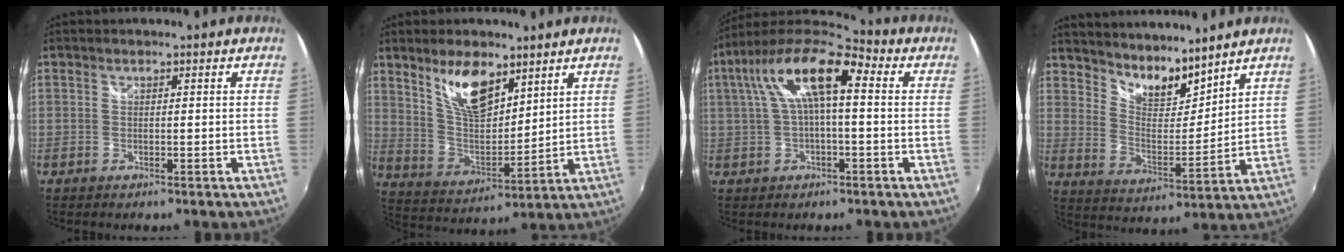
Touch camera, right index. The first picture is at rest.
{"total": 11.9, "force": [7.3, 4.9, 8.0], "torque": [-0.143, 0.002, 0.146]}
{"total": 13.7, "force": [2.8, 4.6, 12.7], "torque": [-0.235, 0.031, 0.041]}
{"total": 10.7, "force": [9.4, 3.1, 4.2], "torque": [-0.071, -0.005, 0.168]}